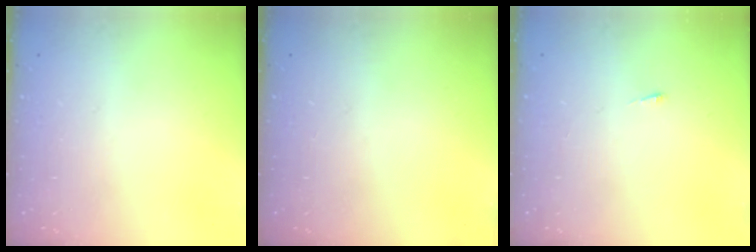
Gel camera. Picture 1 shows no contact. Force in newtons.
{"total": 0.0}
{"total": 2.6, "press": 2.5, "slide": 0.3}